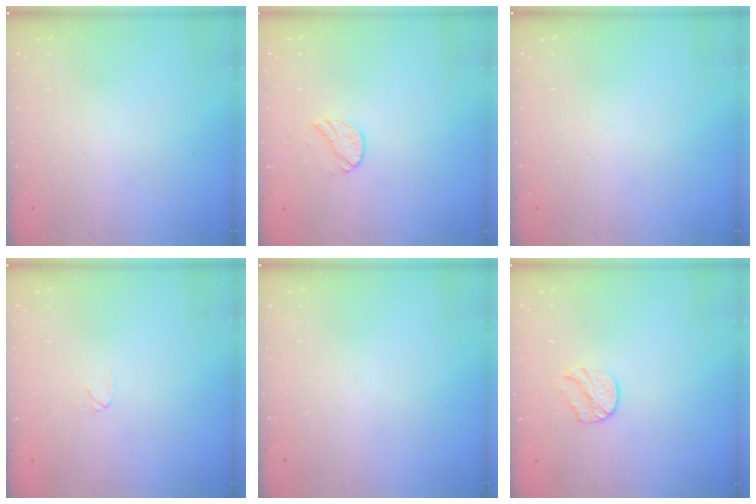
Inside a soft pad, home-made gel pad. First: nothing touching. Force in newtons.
{"total": 7.4, "press": 7.4, "slide": 0.6}
{"total": 0.0}
{"total": 3.4, "press": 3.4, "slide": 0.3}
{"total": 0.0}
{"total": 6.4, "press": 6.3, "slide": 0.6}